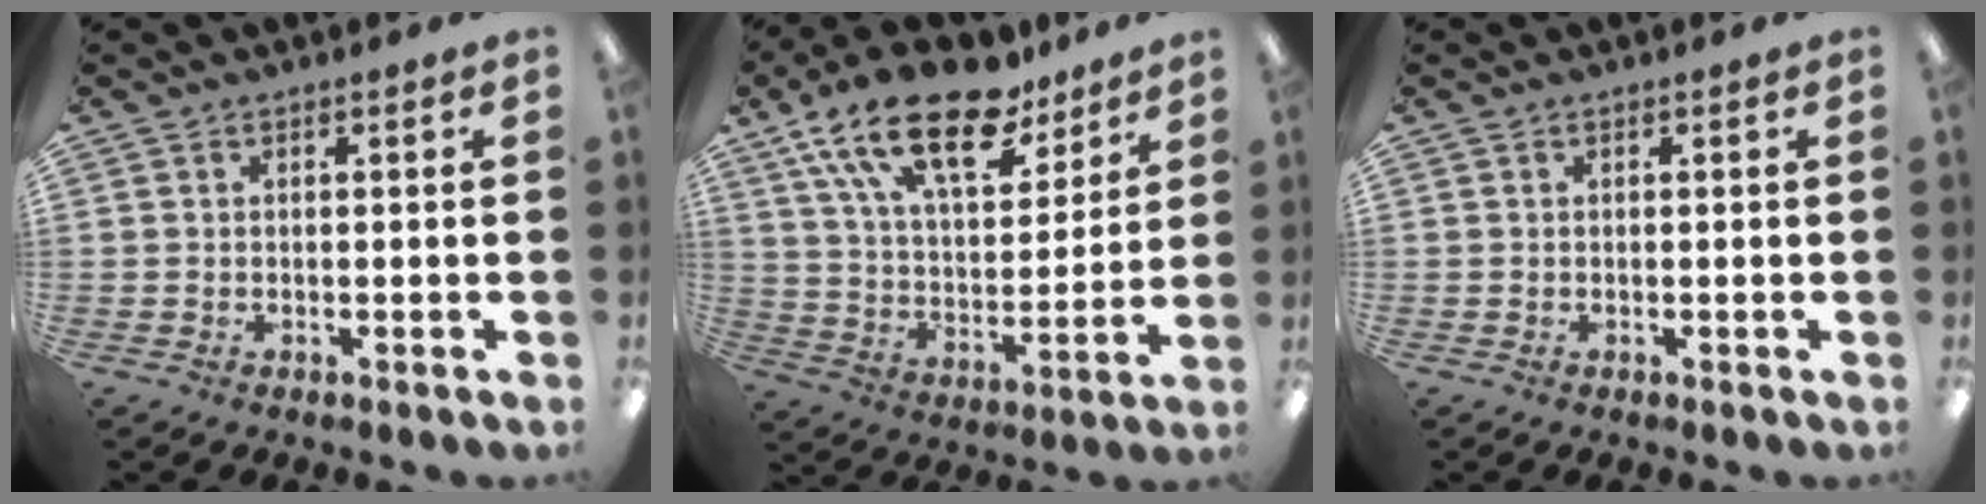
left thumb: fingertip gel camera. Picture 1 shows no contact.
{"total": 21.6, "force": [14.8, 9.2, 12.7], "torque": [-0.222, -0.078, 0.261]}
{"total": 0.0}